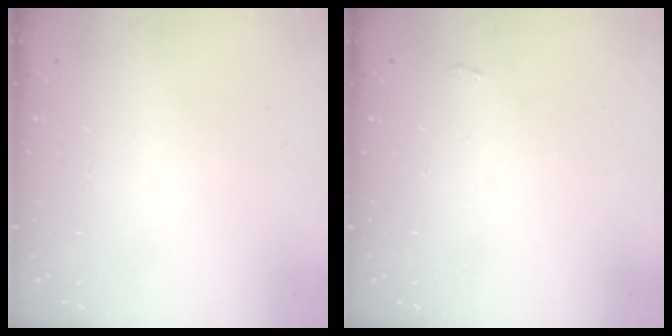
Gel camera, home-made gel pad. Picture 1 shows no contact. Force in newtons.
{"total": 2.2, "press": 2.2, "slide": 0.3}